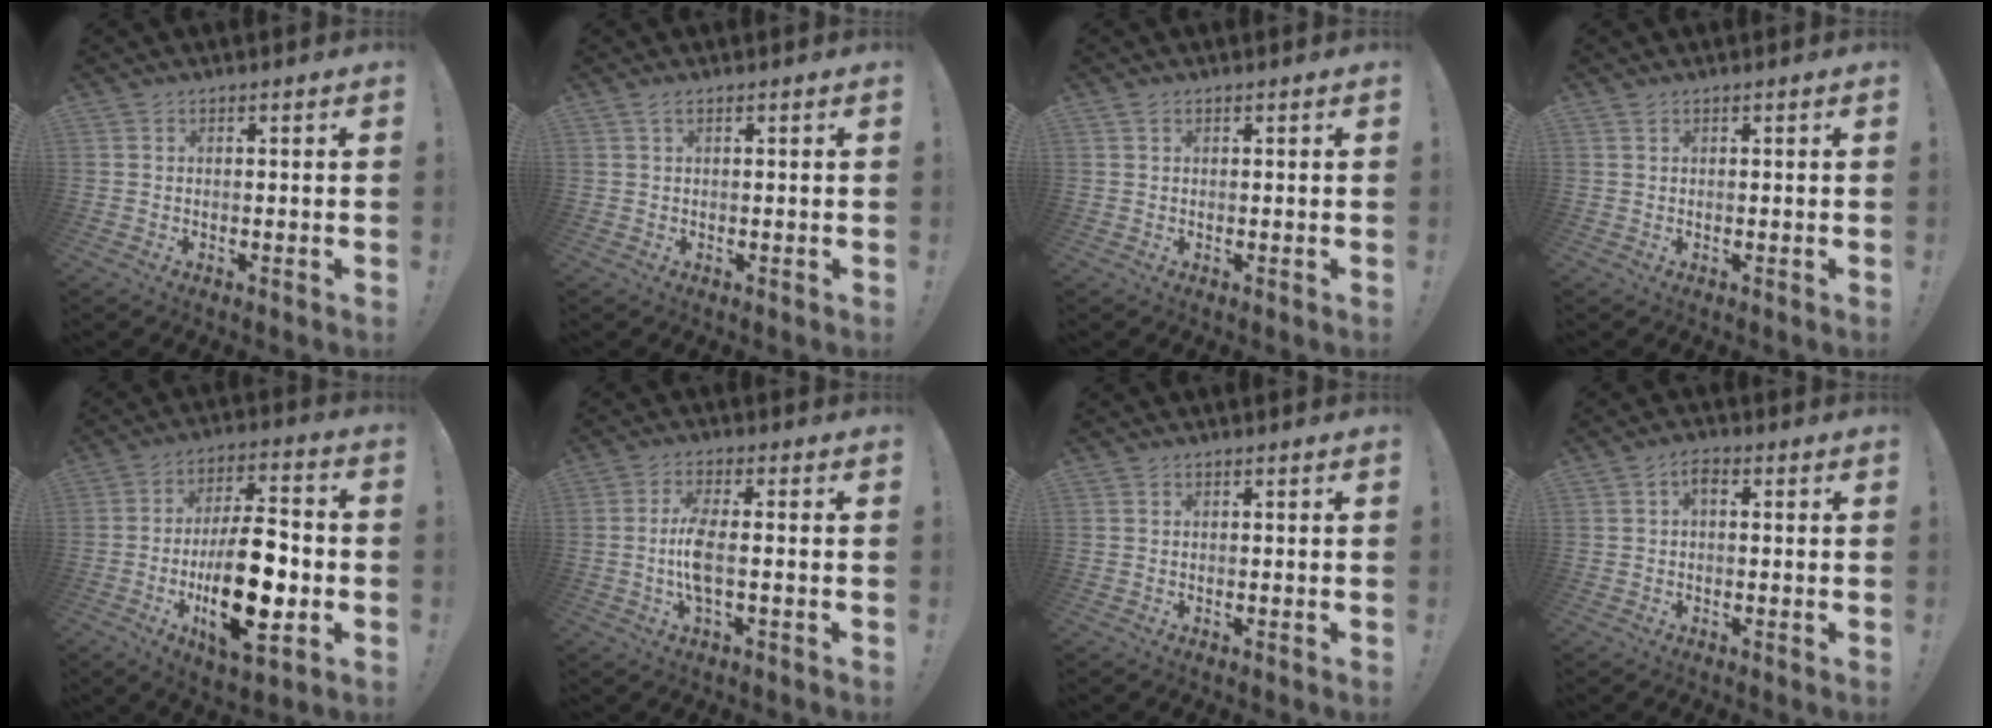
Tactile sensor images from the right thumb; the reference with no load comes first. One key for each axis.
{"total": 1.1, "fx": 0.5, "fy": 0.0, "fz": 1.0, "tx": -0.027, "ty": 0.003, "tz": 0.009}
{"total": 0.5, "fx": 0.4, "fy": 0.2, "fz": 0.3, "tx": -0.011, "ty": 0.003, "tz": 0.008}
{"total": 0.8, "fx": 0.6, "fy": 0.3, "fz": 0.3, "tx": -0.011, "ty": 0.001, "tz": 0.013}
{"total": 20.5, "fx": -4.4, "fy": 8.2, "fz": 18.2, "tx": -0.317, "ty": 0.007, "tz": -0.070}
{"total": 7.9, "fx": -0.8, "fy": 1.7, "fz": 7.7, "tx": -0.161, "ty": -0.014, "tz": -0.016}
{"total": 0.0}
{"total": 2.9, "fx": 0.1, "fy": 1.7, "fz": 2.4, "tx": -0.042, "ty": 0.008, "tz": 0.001}